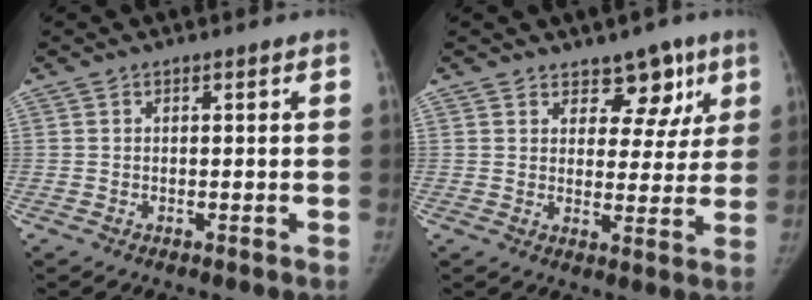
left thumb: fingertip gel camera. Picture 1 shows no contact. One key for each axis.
{"total": 7.6, "fx": 4.9, "fy": 4.9, "fz": 3.1, "tx": 0.006, "ty": -0.021, "tz": 0.066}